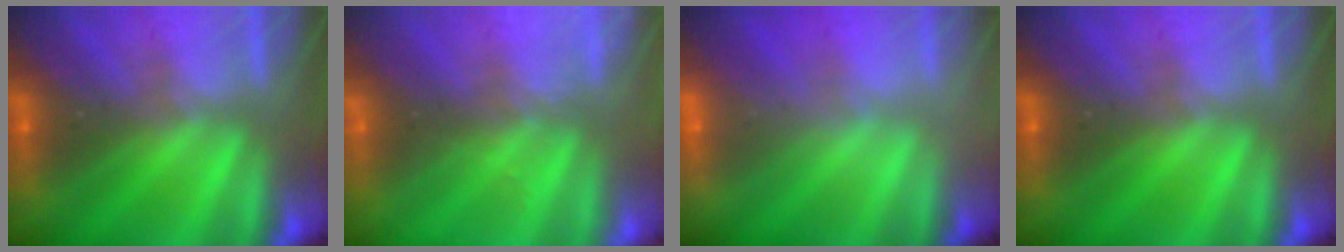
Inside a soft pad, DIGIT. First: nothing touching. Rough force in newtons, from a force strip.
{"total": 2.3}
{"total": 2.4}
{"total": 0.0}